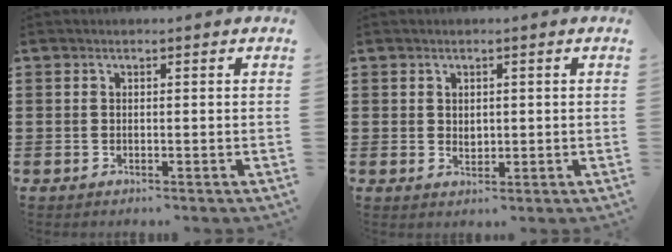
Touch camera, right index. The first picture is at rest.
{"total": 1.4, "force": [0.6, 1.2, 0.6], "torque": [-0.013, 0.009, 0.010]}